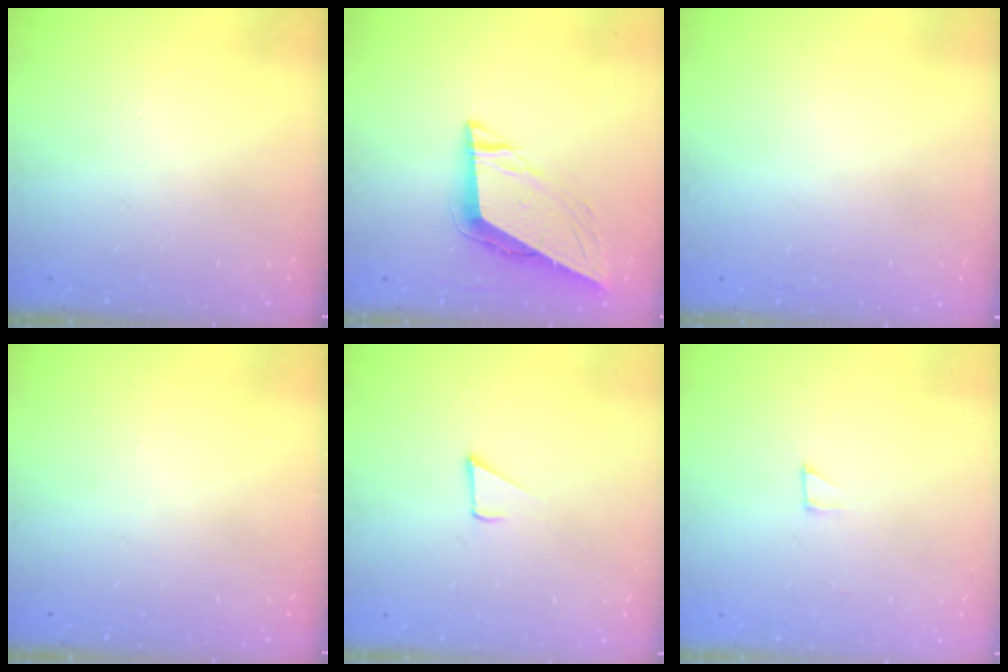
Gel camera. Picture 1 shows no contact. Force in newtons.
{"total": 8.3, "press": 8.2, "slide": 0.4}
{"total": 1.6, "press": 1.6, "slide": 0.0}
{"total": 0.0}
{"total": 2.8, "press": 2.8, "slide": 0.2}
{"total": 1.9, "press": 1.9, "slide": 0.1}